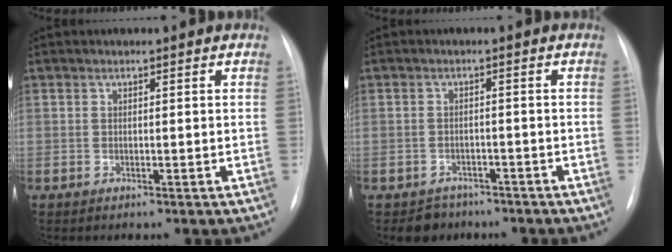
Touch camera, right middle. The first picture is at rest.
{"total": 3.4, "force": [-2.4, 2.3, -0.2], "torque": [0.001, 0.011, -0.033]}